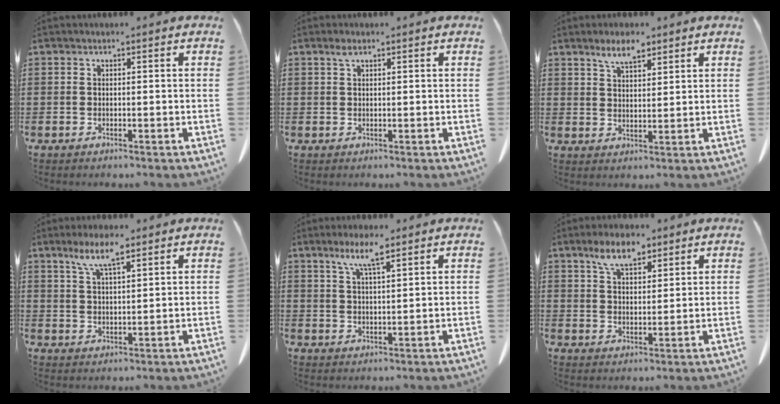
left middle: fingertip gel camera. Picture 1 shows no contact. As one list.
[{"total": 1.4, "force": [0.8, 0.6, 1.0], "torque": [-0.024, 0.001, 0.015]}, {"total": 4.8, "force": [3.5, 1.5, 2.9], "torque": [-0.056, -0.003, 0.062]}, {"total": 6.3, "force": [4.1, 1.4, 4.7], "torque": [-0.101, 0.000, 0.072]}, {"total": 5.7, "force": [3.8, 0.9, 4.2], "torque": [-0.093, 0.001, 0.065]}, {"total": 6.8, "force": [4.8, 2.8, 4.0], "torque": [-0.083, -0.003, 0.086]}]